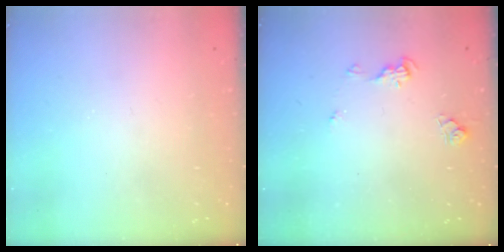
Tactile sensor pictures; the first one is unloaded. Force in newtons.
{"total": 7.0, "press": 6.9, "slide": 0.7}